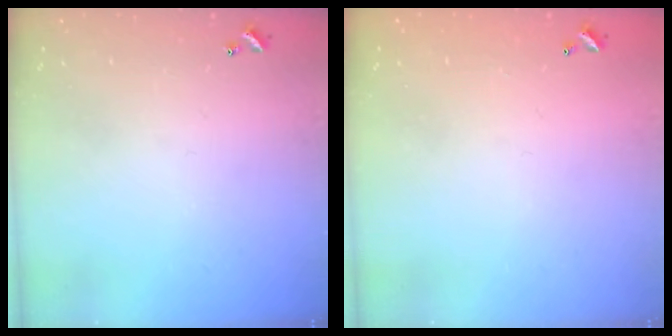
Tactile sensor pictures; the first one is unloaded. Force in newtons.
{"total": 2.8, "press": 2.8, "slide": 0.1}